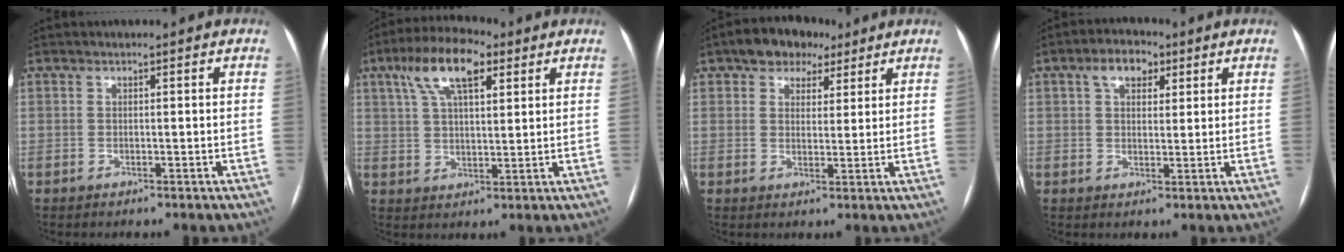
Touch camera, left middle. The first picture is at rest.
{"total": 10.8, "force": [5.5, 3.8, 8.4], "torque": [-0.163, 0.028, 0.098]}
{"total": 6.9, "force": [4.4, 4.4, 2.9], "torque": [-0.038, 0.023, 0.069]}
{"total": 5.3, "force": [2.7, 3.1, 3.4], "torque": [-0.060, 0.020, 0.046]}